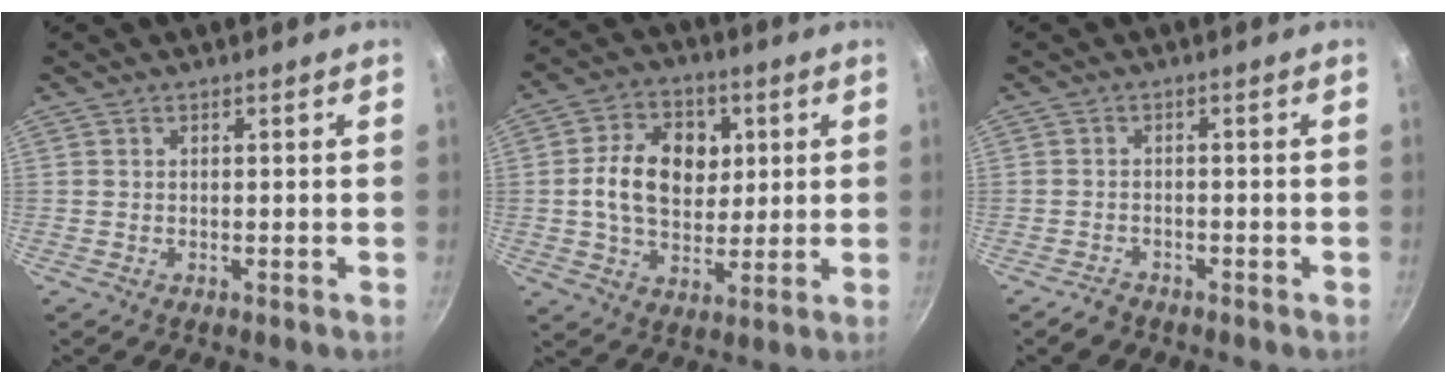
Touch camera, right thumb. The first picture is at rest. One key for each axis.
{"total": 13.4, "fx": 2.0, "fy": 9.8, "fz": 8.8, "tx": -0.120, "ty": 0.002, "tz": 0.027}
{"total": 2.1, "fx": -1.8, "fy": 1.0, "fz": 0.4, "tx": -0.004, "ty": 0.022, "tz": -0.027}